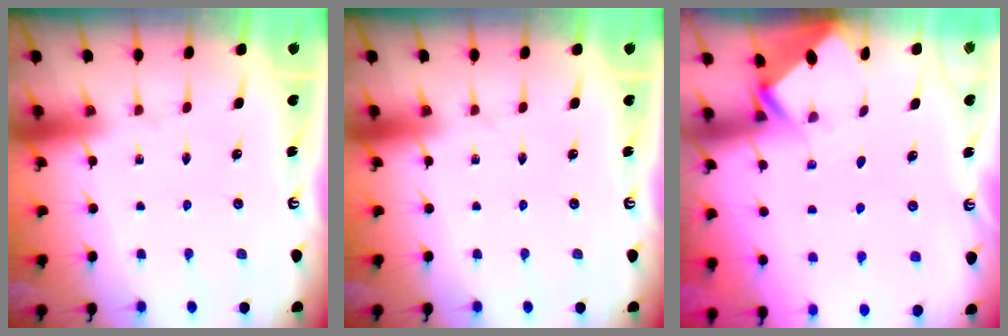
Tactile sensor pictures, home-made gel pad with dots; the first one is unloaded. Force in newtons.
{"total": 0.0}
{"total": 2.8, "press": 2.8, "slide": 0.2}